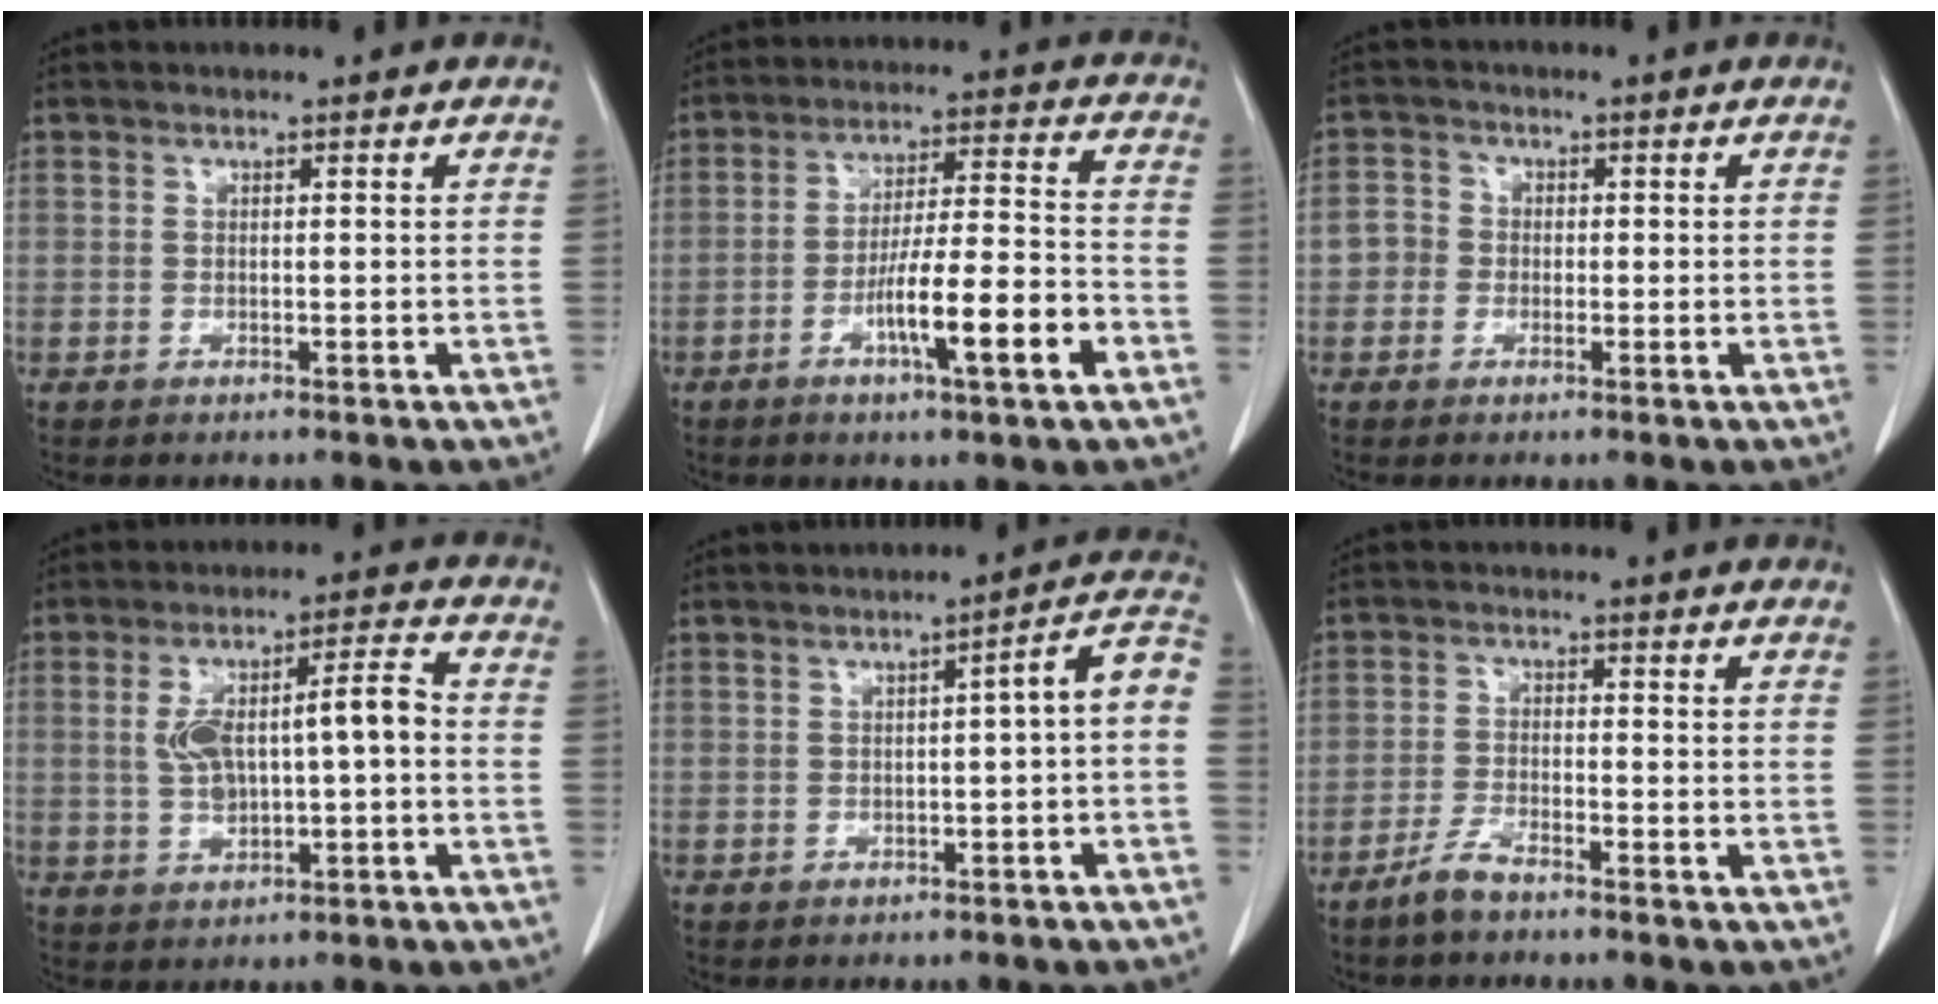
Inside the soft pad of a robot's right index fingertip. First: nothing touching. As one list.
[{"total": 12.0, "force": [-5.1, 0.6, 10.9], "torque": [-0.178, 0.002, -0.083]}, {"total": 3.0, "force": [-0.6, 2.9, 0.8], "torque": [-0.009, 0.015, -0.017]}, {"total": 9.2, "force": [0.0, 2.5, 8.9], "torque": [-0.165, 0.027, 0.005]}, {"total": 5.6, "force": [-1.4, 0.6, 5.4], "torque": [-0.061, 0.022, -0.020]}, {"total": 3.5, "force": [-3.0, 0.5, 1.8], "torque": [-0.044, -0.005, -0.060]}]